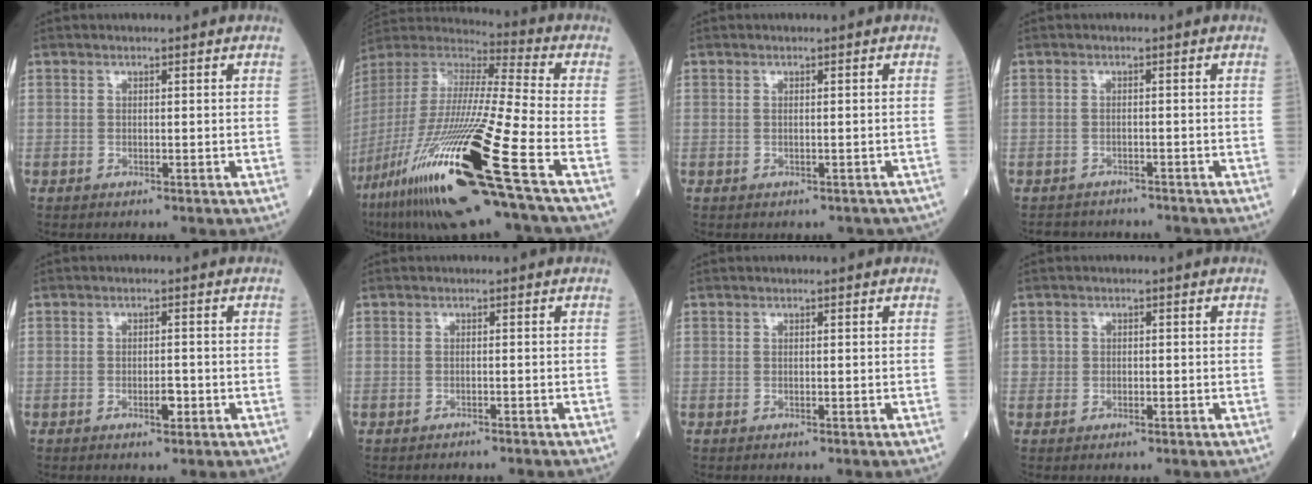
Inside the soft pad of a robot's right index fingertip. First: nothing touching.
{"total": 30.8, "force": [-15.4, 1.4, 26.6], "torque": [-0.548, -0.071, -0.291]}
{"total": 2.4, "force": [-1.8, 1.3, 0.8], "torque": [-0.006, 0.011, -0.016]}
{"total": 4.6, "force": [-4.3, 1.7, 0.3], "torque": [-0.003, 0.000, -0.060]}
{"total": 2.2, "force": [-0.9, 0.7, 1.9], "torque": [-0.030, 0.001, -0.012]}
{"total": 2.3, "force": [-2.2, 0.2, 0.8], "torque": [-0.017, -0.002, -0.026]}
{"total": 0.0}
{"total": 1.2, "force": [-0.2, 1.2, 0.2], "torque": [0.002, 0.004, -0.004]}